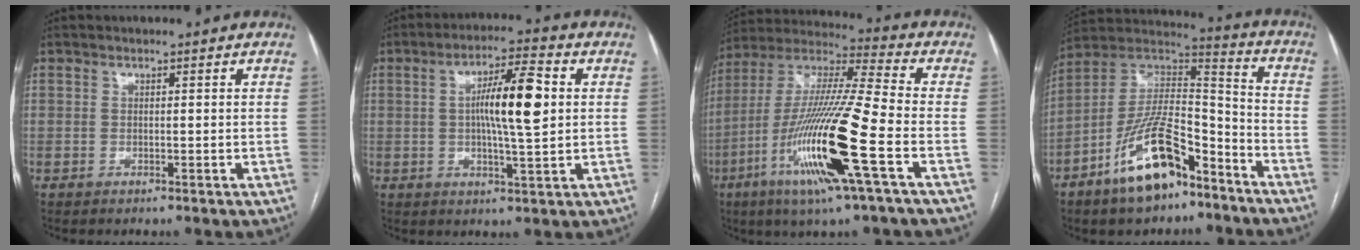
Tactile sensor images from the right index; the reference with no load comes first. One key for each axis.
{"total": 10.1, "fx": 1.2, "fy": 1.1, "fz": 10.0, "tx": -0.171, "ty": 0.009, "tz": 0.017}
{"total": 20.7, "fx": -7.2, "fy": 0.4, "fz": 19.4, "tx": -0.408, "ty": -0.029, "tz": -0.143}
{"total": 16.7, "fx": -10.2, "fy": 5.9, "fz": 11.8, "tx": -0.226, "ty": 0.019, "tz": -0.180}